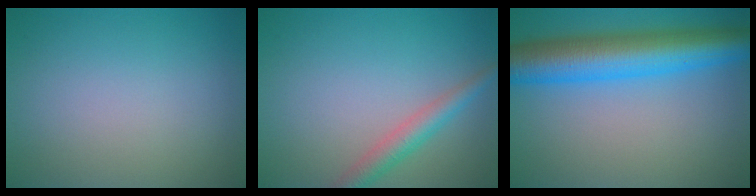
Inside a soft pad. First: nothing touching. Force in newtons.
{"total": 2.8, "press": 2.8, "slide": 0.2}
{"total": 9.3, "press": 9.3, "slide": 0.2}